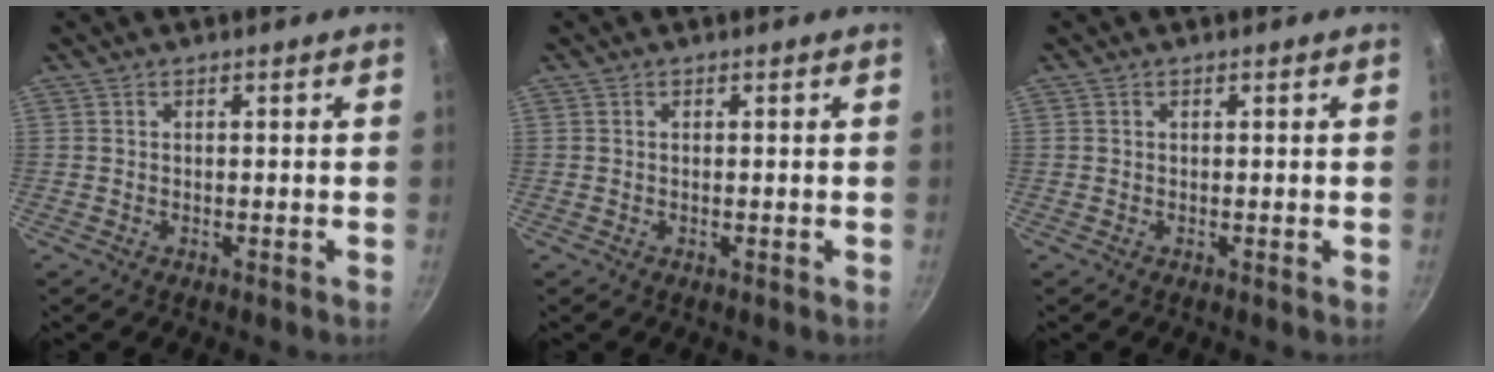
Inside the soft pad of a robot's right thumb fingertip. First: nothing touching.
{"total": 0.0}
{"total": 0.0}